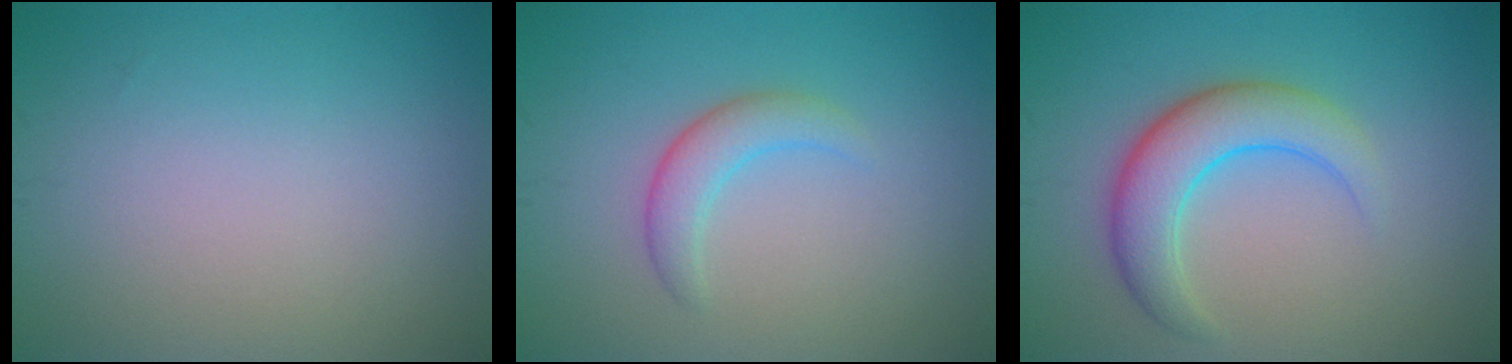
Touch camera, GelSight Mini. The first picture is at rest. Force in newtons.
{"total": 2.4, "press": 2.4, "slide": 0.1}
{"total": 5.0, "press": 5.0, "slide": 0.1}